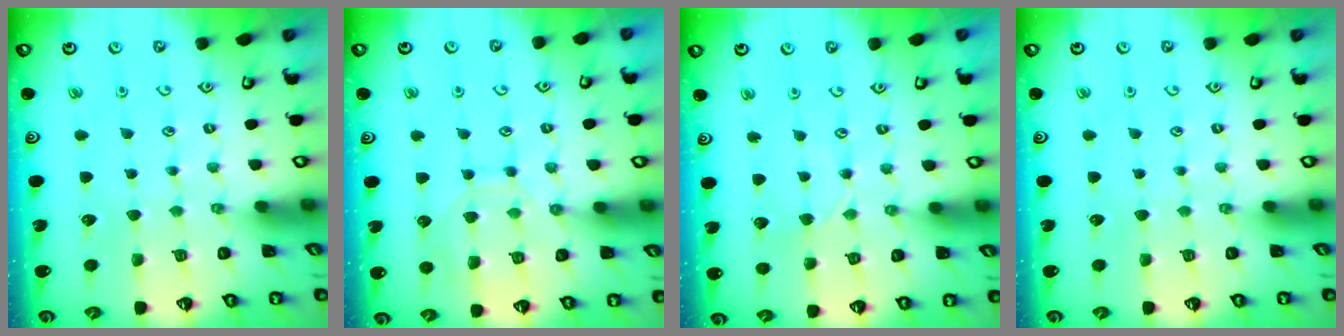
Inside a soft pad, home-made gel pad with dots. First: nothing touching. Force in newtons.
{"total": 10.2, "press": 10.2, "slide": 0.9}
{"total": 2.2, "press": 2.2, "slide": 0.3}
{"total": 0.0}